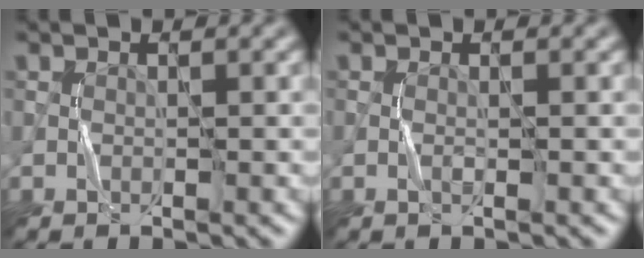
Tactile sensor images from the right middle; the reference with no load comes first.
{"total": 0.6, "force": [-0.2, 0.0, 0.6], "torque": [-0.015, 0.000, -0.005]}